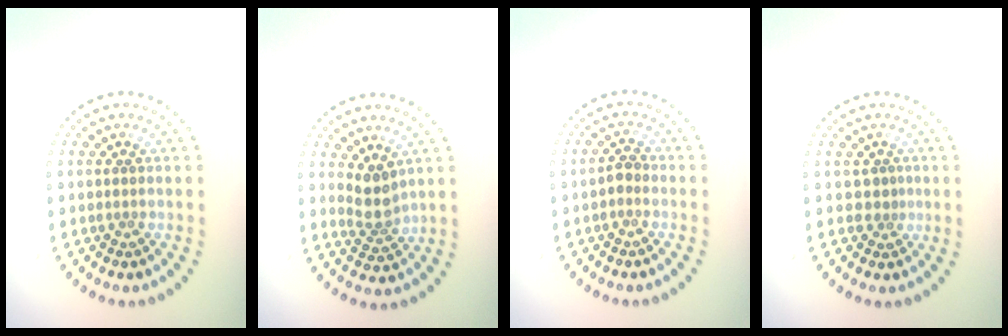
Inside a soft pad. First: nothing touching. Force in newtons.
{"total": 2.5, "press": 2.0, "slide": 1.5}
{"total": 1.1, "press": 1.0, "slide": 0.4}
{"total": 1.1, "press": 0.6, "slide": 0.9}